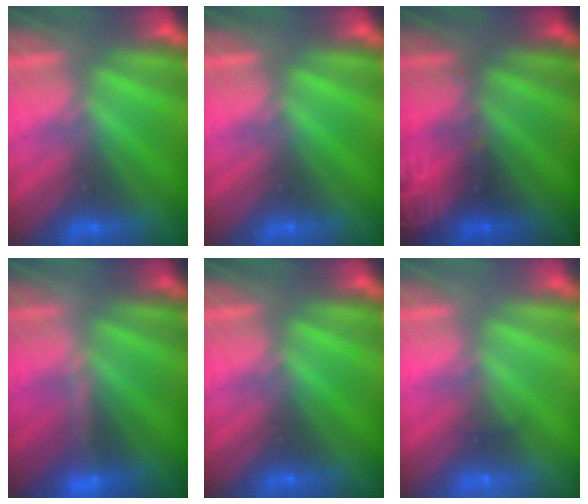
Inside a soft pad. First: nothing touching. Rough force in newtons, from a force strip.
{"total": 0.0}
{"total": 2.9}
{"total": 3.2}
{"total": 0.0}
{"total": 2.0}